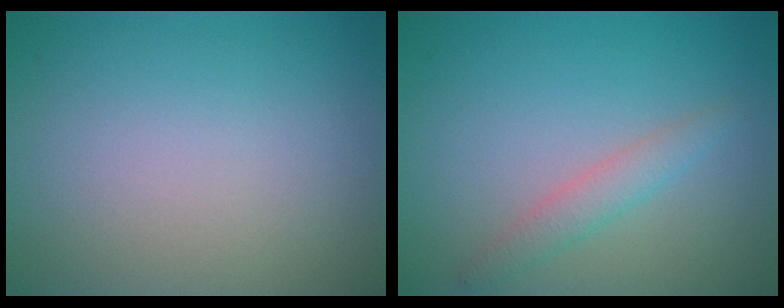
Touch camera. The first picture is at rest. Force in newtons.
{"total": 2.7, "press": 2.7, "slide": 0.2}